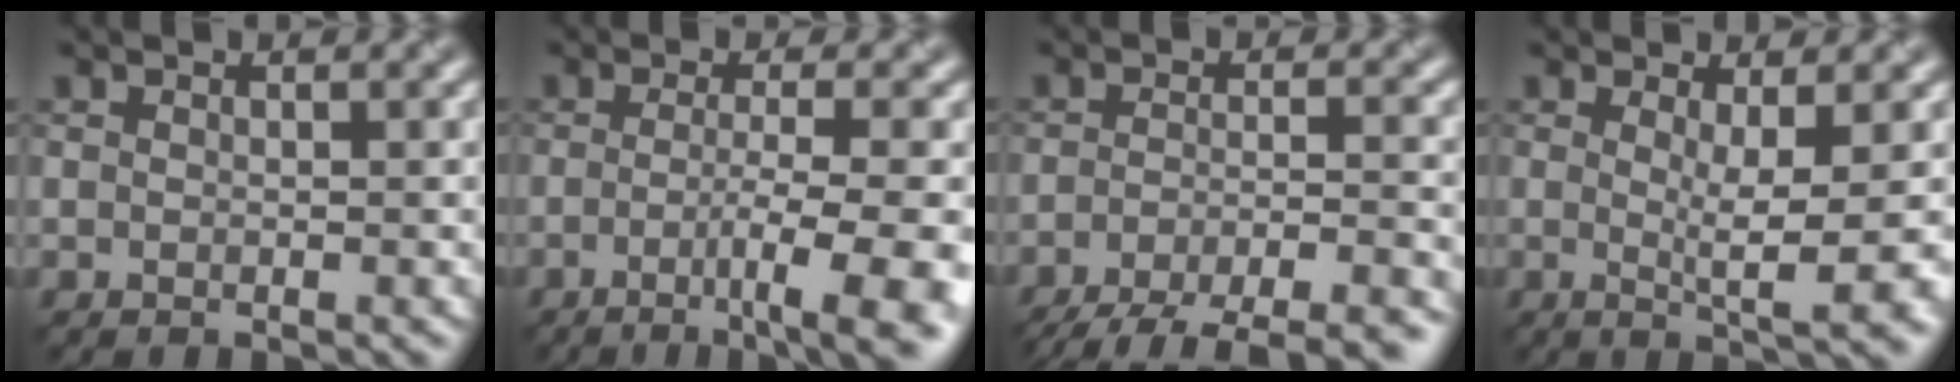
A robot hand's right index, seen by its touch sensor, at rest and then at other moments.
{"total": 7.8, "force": [-2.6, 1.8, 7.1], "torque": [-0.090, -0.006, -0.040]}
{"total": 8.8, "force": [-7.1, 1.9, 4.9], "torque": [-0.072, -0.016, -0.104]}
{"total": 5.0, "force": [0.1, 0.9, 4.9], "torque": [-0.071, -0.009, 0.003]}